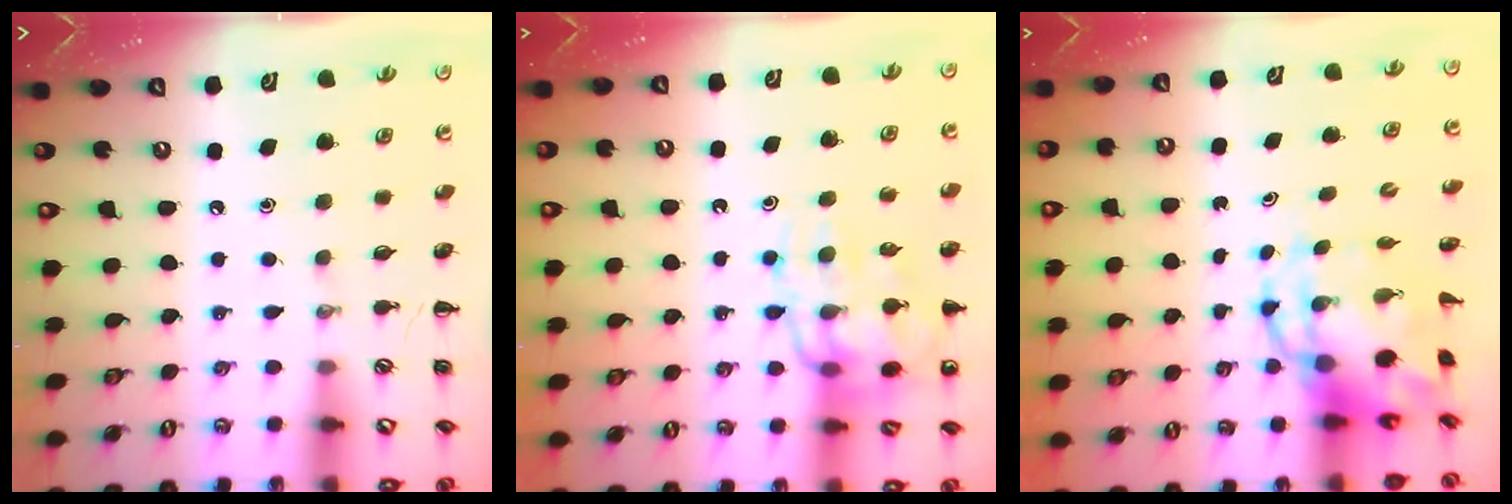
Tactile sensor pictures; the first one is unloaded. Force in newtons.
{"total": 15.2, "press": 15.0, "slide": 2.4}
{"total": 7.5, "press": 7.3, "slide": 1.6}